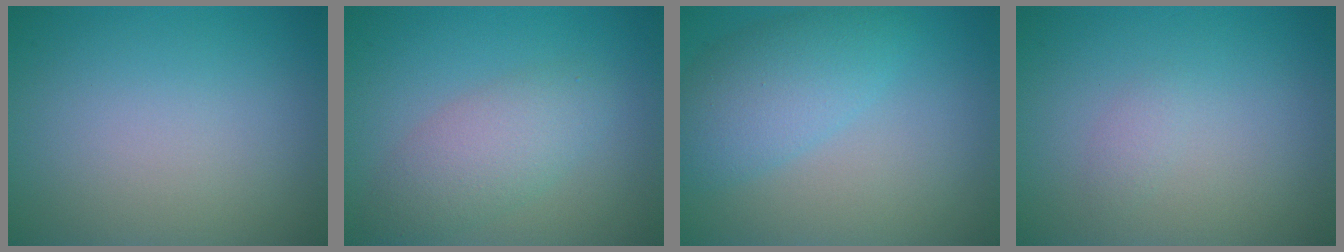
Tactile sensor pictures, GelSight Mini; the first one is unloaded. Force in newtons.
{"total": 3.6, "press": 3.6, "slide": 0.1}
{"total": 4.6, "press": 4.6, "slide": 0.3}
{"total": 0.7, "press": 0.7, "slide": 0.0}